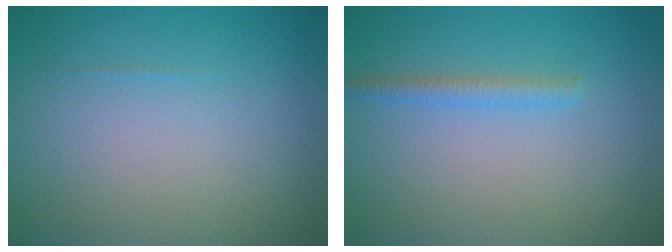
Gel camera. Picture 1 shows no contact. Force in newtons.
{"total": 1.6, "press": 1.6, "slide": 0.0}